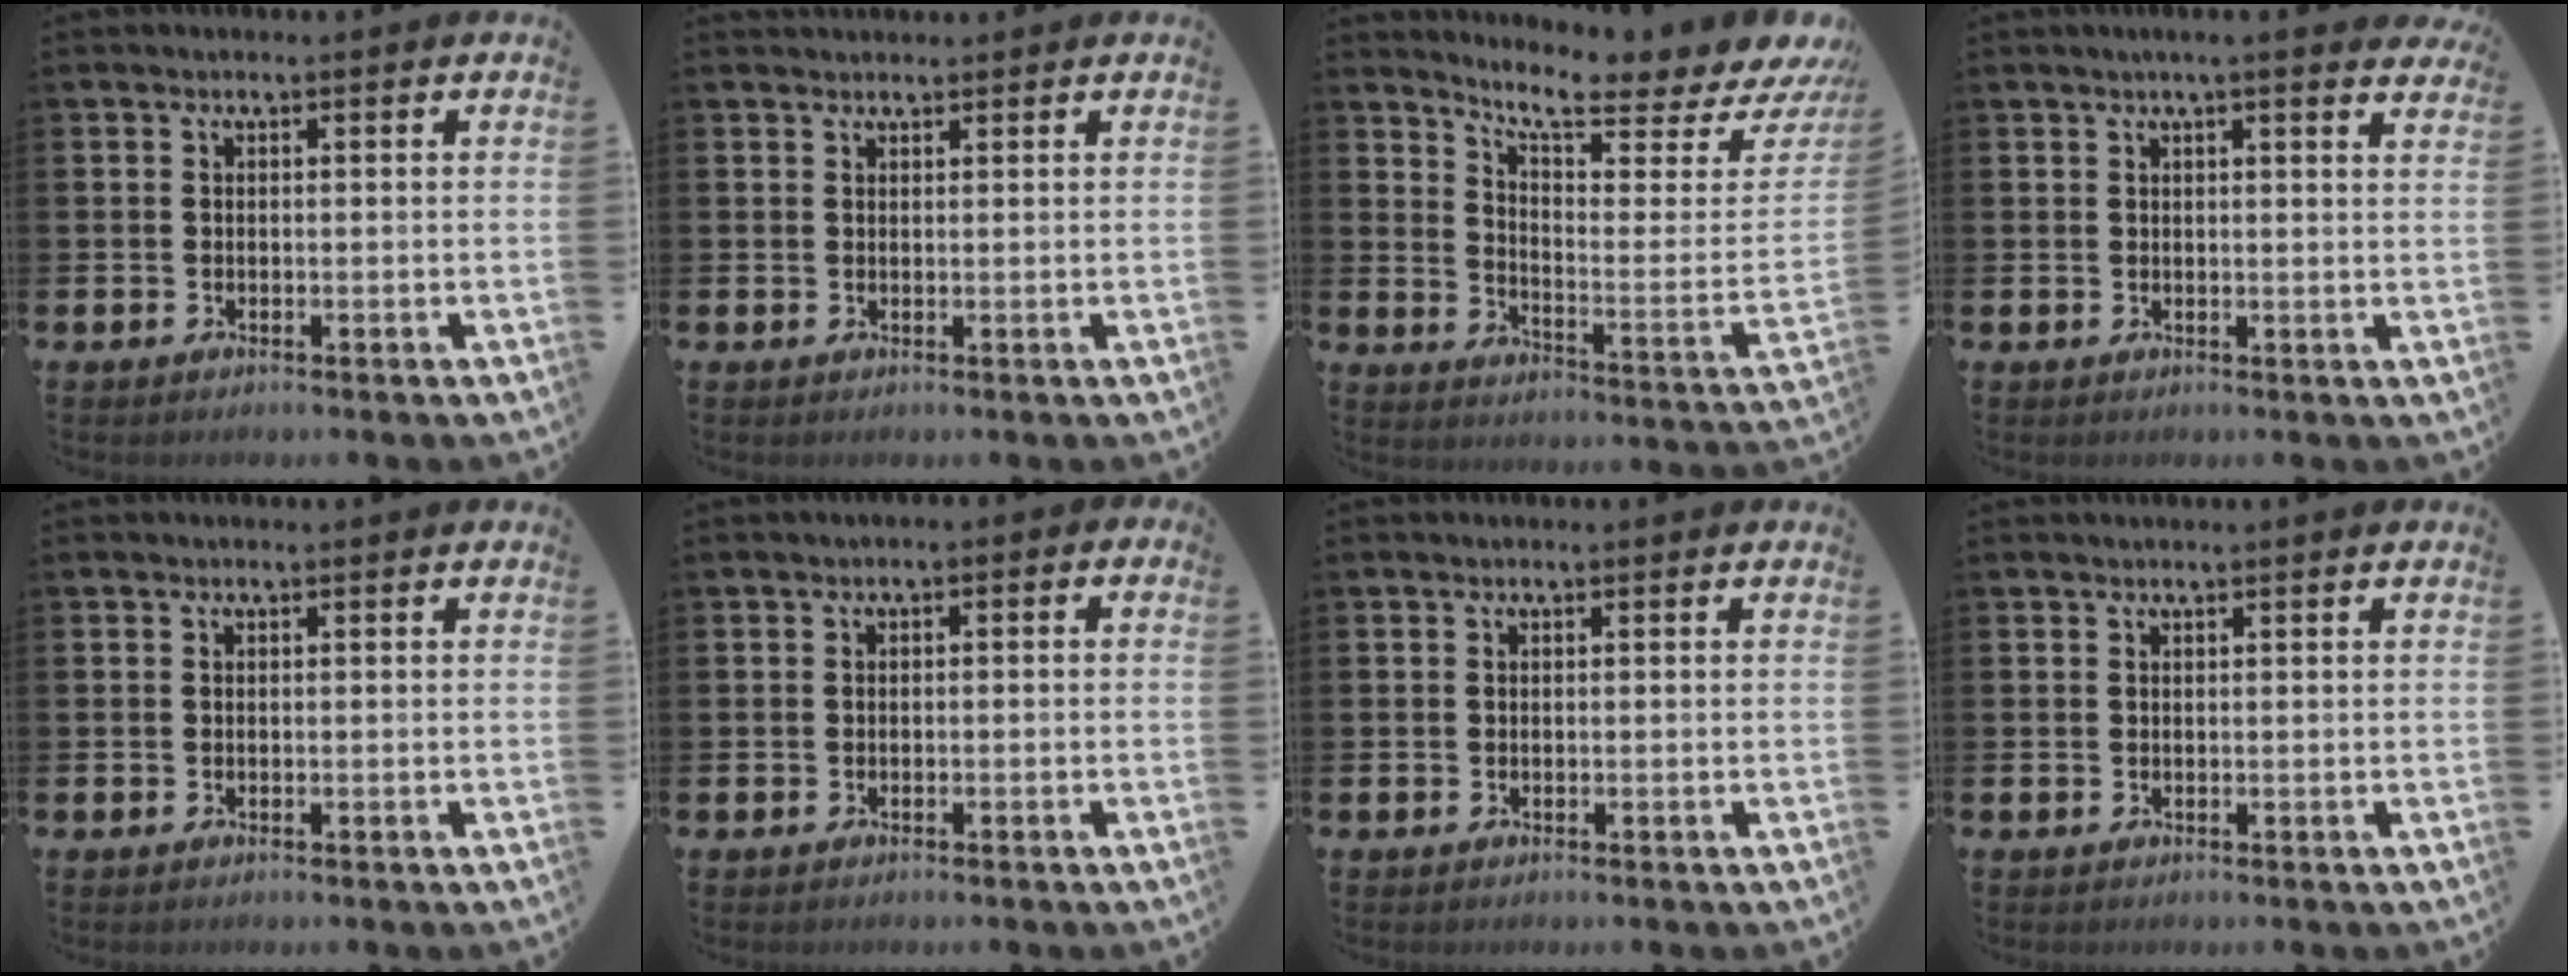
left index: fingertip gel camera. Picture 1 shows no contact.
{"total": 1.2, "force": [1.2, 0.3, 0.1], "torque": [0.008, -0.001, 0.020]}
{"total": 8.4, "force": [7.7, 1.3, 3.2], "torque": [-0.066, -0.073, 0.128]}
{"total": 2.7, "force": [2.5, -0.2, 1.1], "torque": [-0.014, -0.012, 0.042]}
{"total": 0.0}
{"total": 1.0, "force": [-0.9, 0.5, 0.3], "torque": [-0.013, 0.006, -0.019]}
{"total": 0.0}
{"total": 0.0}